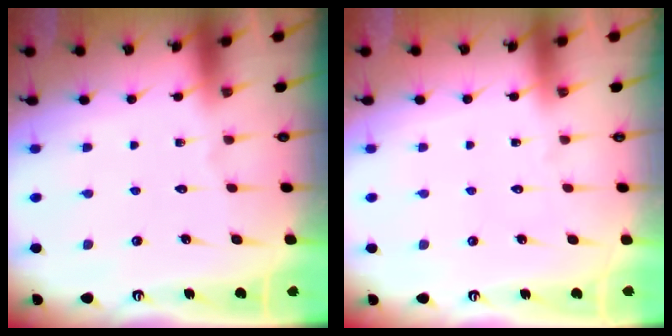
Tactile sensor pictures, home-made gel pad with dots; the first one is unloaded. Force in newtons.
{"total": 0.0}